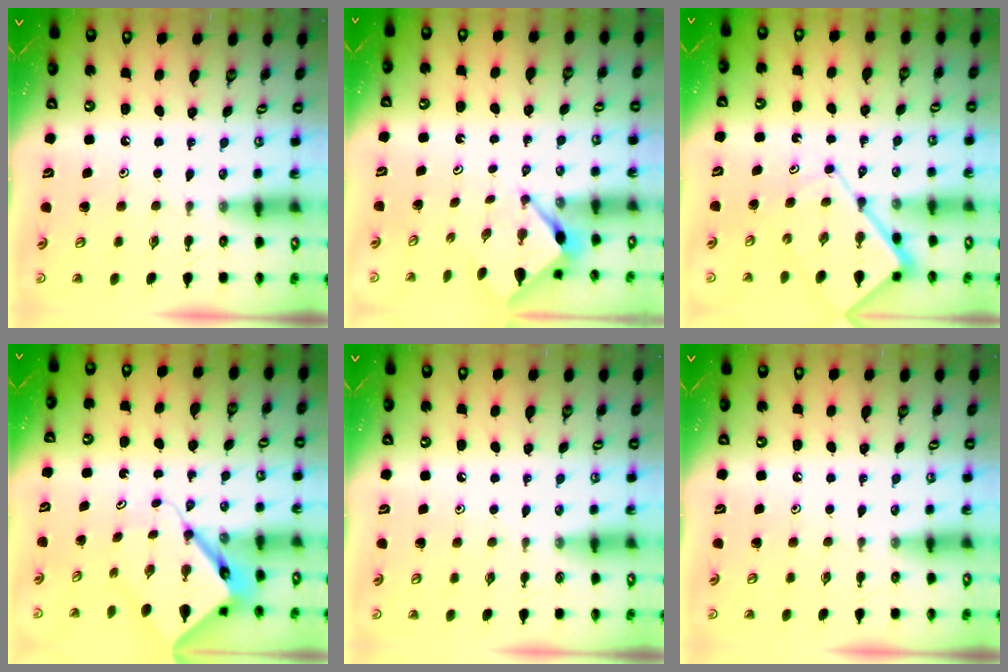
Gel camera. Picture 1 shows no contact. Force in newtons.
{"total": 3.0, "press": 3.0, "slide": 0.3}
{"total": 8.6, "press": 8.6, "slide": 1.0}
{"total": 8.8, "press": 8.7, "slide": 0.9}
{"total": 2.6, "press": 2.6, "slide": 0.4}
{"total": 0.0}